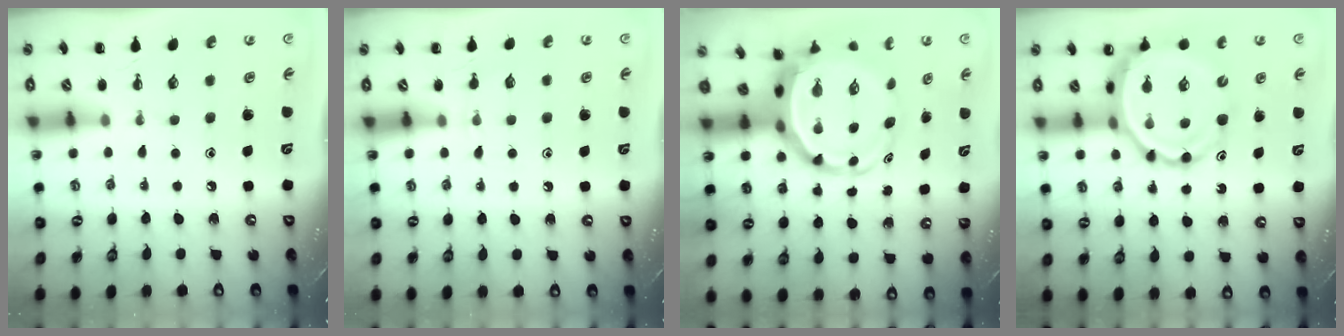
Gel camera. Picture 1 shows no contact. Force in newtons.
{"total": 4.5, "press": 4.3, "slide": 1.4}
{"total": 7.8, "press": 7.5, "slide": 2.0}
{"total": 11.9, "press": 11.4, "slide": 3.4}